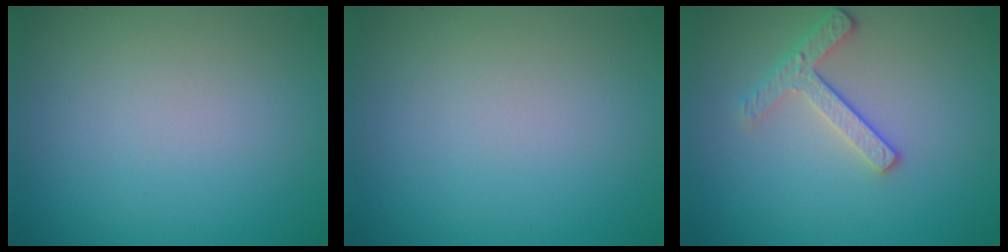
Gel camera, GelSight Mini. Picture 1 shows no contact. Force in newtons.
{"total": 0.0}
{"total": 2.4, "press": 2.3, "slide": 0.8}